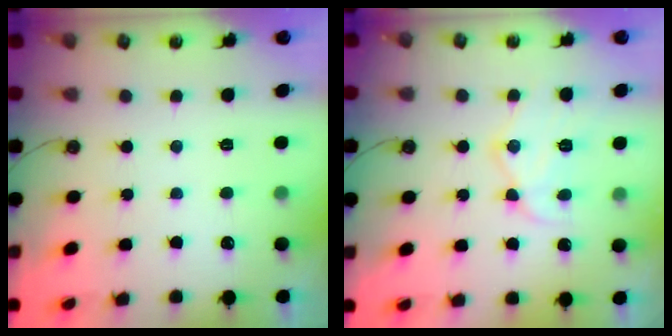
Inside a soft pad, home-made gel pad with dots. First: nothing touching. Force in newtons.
{"total": 12.0, "press": 11.9, "slide": 1.0}